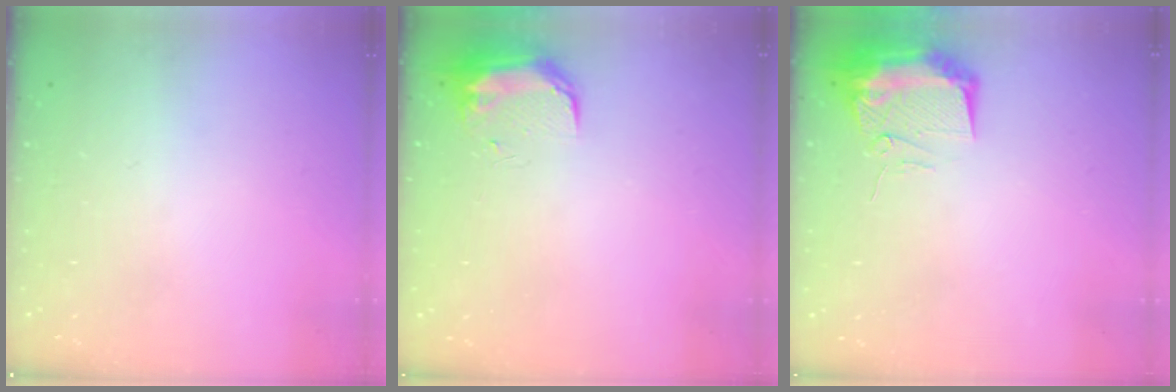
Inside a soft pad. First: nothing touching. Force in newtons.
{"total": 9.5, "press": 9.4, "slide": 1.7}
{"total": 10.2, "press": 10.2, "slide": 1.2}